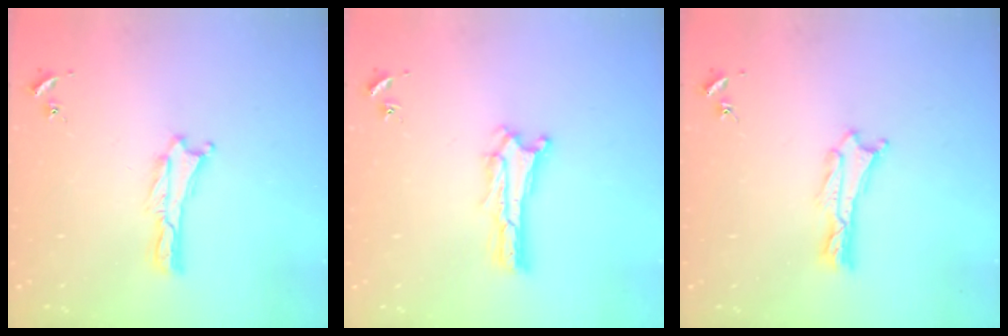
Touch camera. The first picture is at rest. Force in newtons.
{"total": 0.7, "press": 0.6, "slide": 0.2}
{"total": 0.7, "press": 0.6, "slide": 0.2}